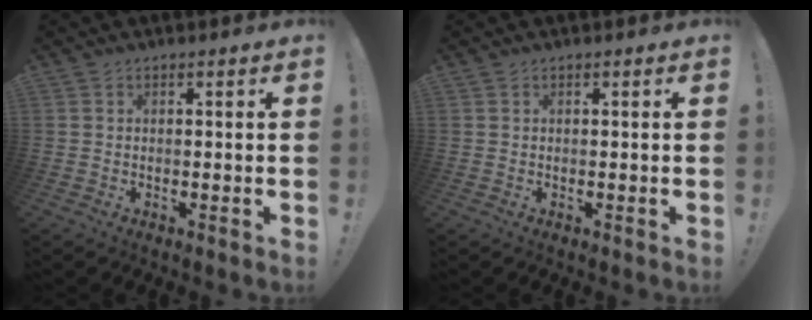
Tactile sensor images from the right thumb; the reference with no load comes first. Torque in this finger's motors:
{"motor_torque": [0.00, -0.13, -0.14, 0.08, 0.00]}